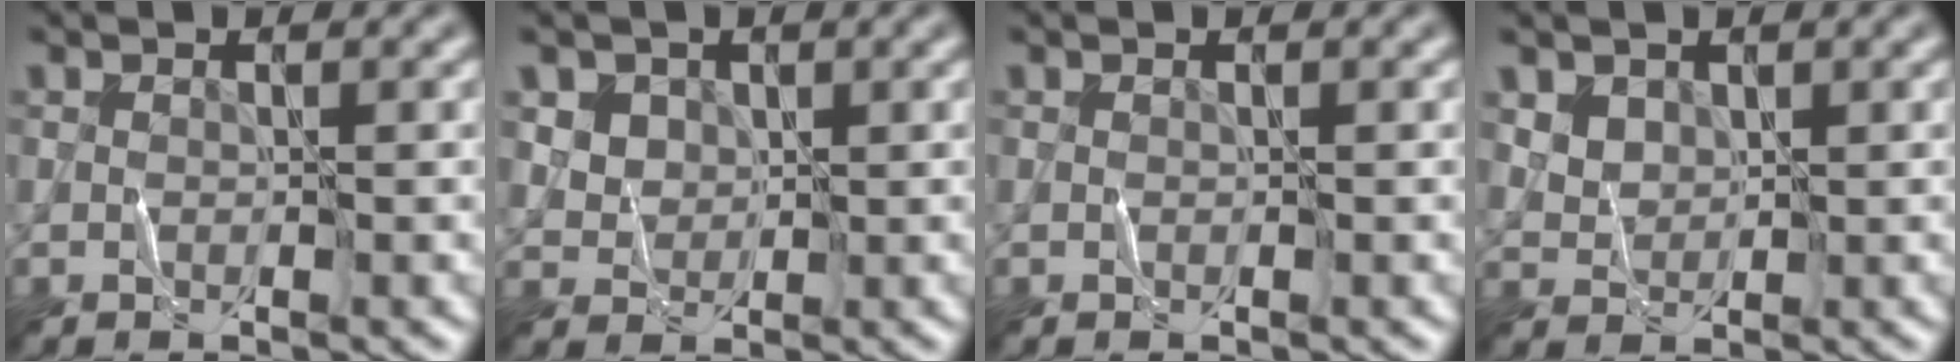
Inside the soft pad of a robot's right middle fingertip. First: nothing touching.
{"total": 4.6, "force": [2.4, 3.4, 1.8], "torque": [-0.051, 0.001, 0.050]}
{"total": 0.0}
{"total": 3.1, "force": [1.9, 2.1, 1.3], "torque": [-0.039, -0.001, 0.052]}